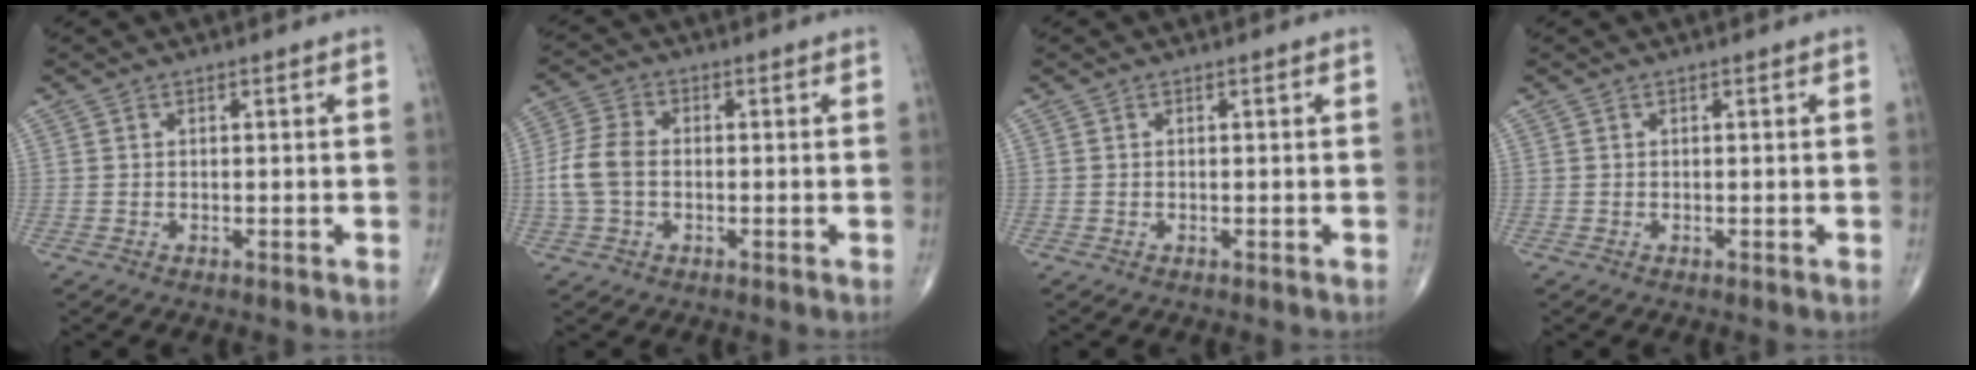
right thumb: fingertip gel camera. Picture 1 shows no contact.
{"total": 7.1, "force": [-0.7, 4.8, 5.2], "torque": [-0.120, 0.017, -0.019]}
{"total": 0.0}
{"total": 0.0}